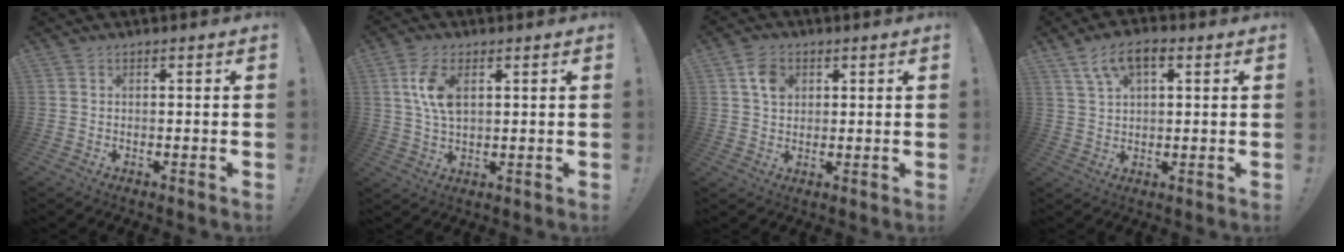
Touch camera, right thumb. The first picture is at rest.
{"total": 8.3, "force": [2.4, 4.2, 6.7], "torque": [-0.130, -0.004, 0.041]}
{"total": 6.4, "force": [2.5, 5.0, 3.1], "torque": [-0.042, -0.001, 0.045]}
{"total": 8.2, "force": [3.8, 4.2, 5.9], "torque": [-0.106, 0.001, 0.074]}